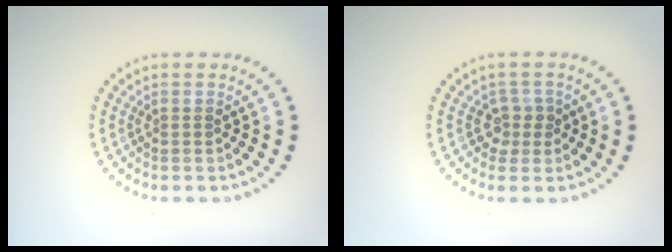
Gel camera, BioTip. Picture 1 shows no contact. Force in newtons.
{"total": 1.7, "press": 1.3, "slide": 1.0}